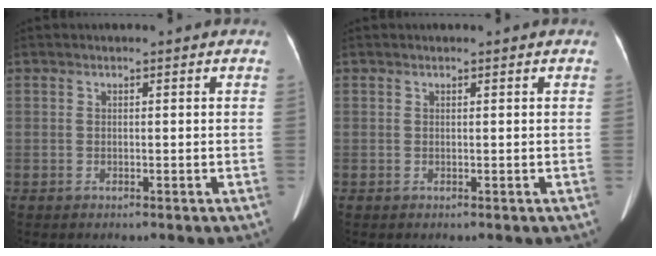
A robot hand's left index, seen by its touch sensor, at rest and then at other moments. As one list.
[{"total": 0.0}]